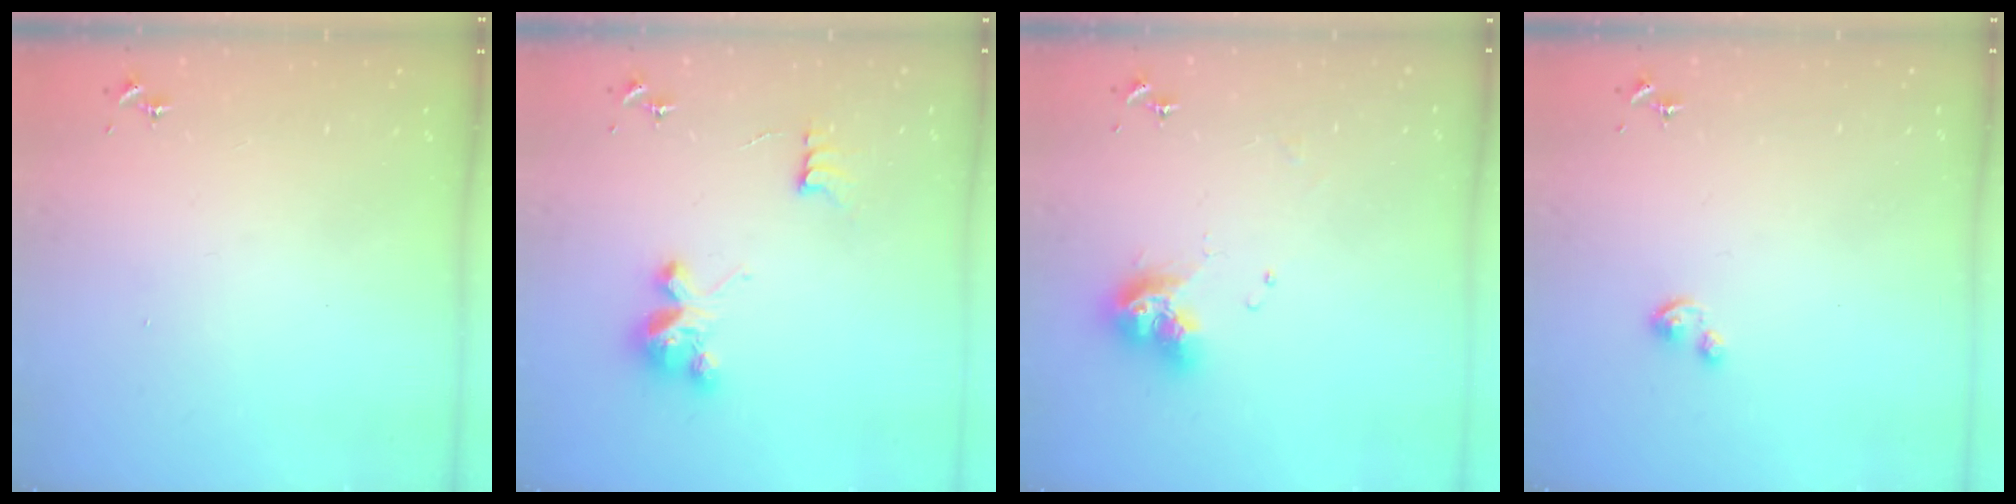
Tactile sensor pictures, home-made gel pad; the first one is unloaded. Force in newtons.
{"total": 9.0, "press": 9.0, "slide": 0.3}
{"total": 11.2, "press": 11.1, "slide": 1.1}
{"total": 3.5, "press": 3.5, "slide": 0.4}